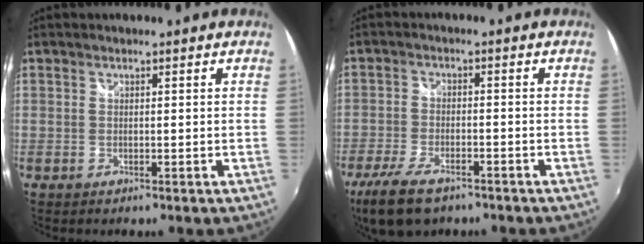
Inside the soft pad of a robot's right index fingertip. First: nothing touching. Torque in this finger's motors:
{"motor_torque": [0.90, -0.59, 0.37, 0.07]}